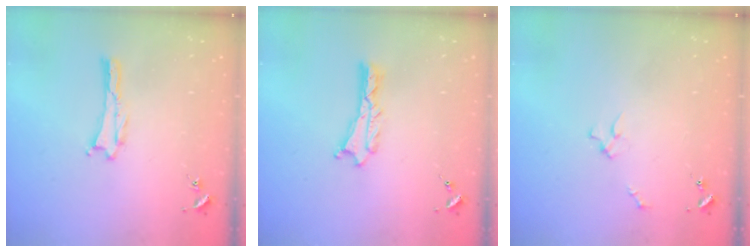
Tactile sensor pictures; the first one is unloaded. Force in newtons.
{"total": 0.7, "press": 0.6, "slide": 0.2}
{"total": 2.0, "press": 2.0, "slide": 0.2}